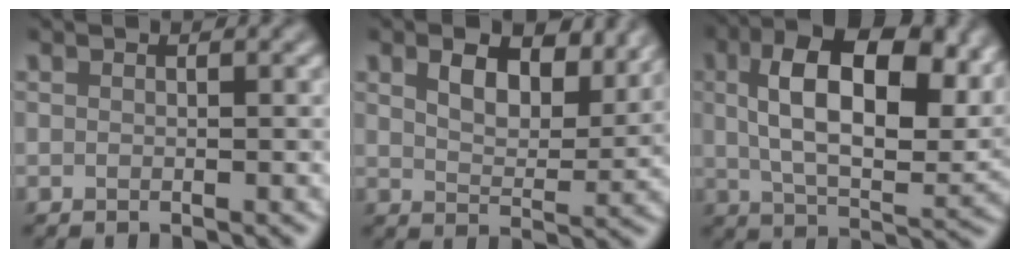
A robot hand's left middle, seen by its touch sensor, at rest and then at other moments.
{"total": 5.8, "force": [3.3, 3.0, 3.7], "torque": [-0.067, -0.003, 0.046]}
{"total": 12.9, "force": [4.0, 6.5, 10.4], "torque": [-0.163, -0.001, 0.071]}